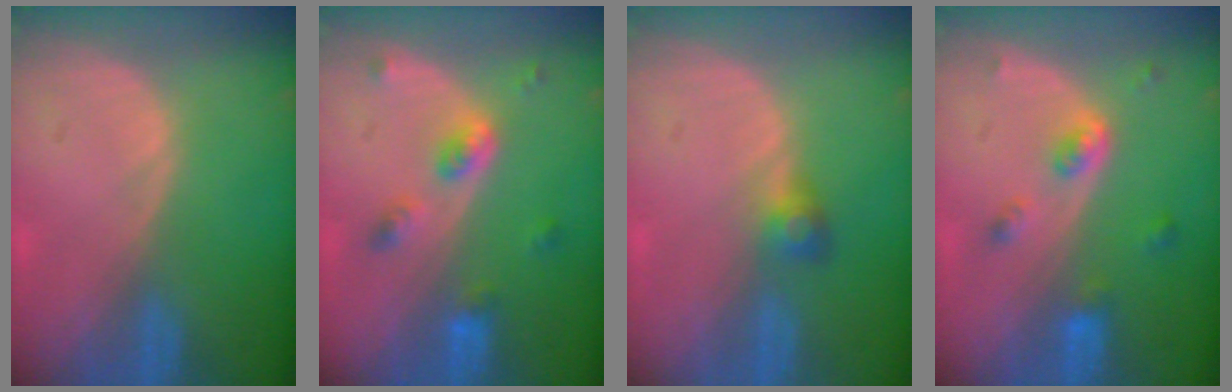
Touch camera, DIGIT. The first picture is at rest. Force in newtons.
{"total": 4.8, "press": 4.4, "slide": 1.8}
{"total": 2.6, "press": 2.5, "slide": 0.7}
{"total": 4.3, "press": 3.9, "slide": 1.7}